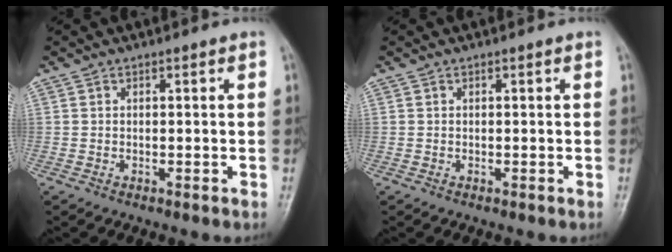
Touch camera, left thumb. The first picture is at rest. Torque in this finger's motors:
{"motor_torque": [-0.02, 0.04, -0.08, 0.01, 0.00]}